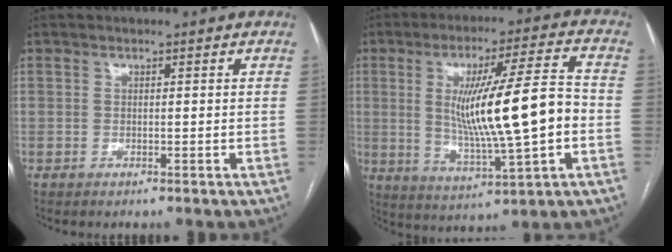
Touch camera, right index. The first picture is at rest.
{"total": 16.4, "force": [-0.6, 1.0, 16.3], "torque": [-0.283, 0.002, -0.004]}